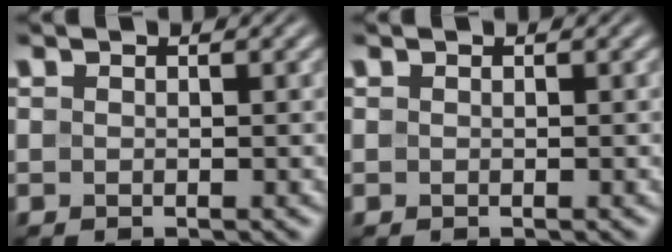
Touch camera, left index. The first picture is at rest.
{"total": 0.0}